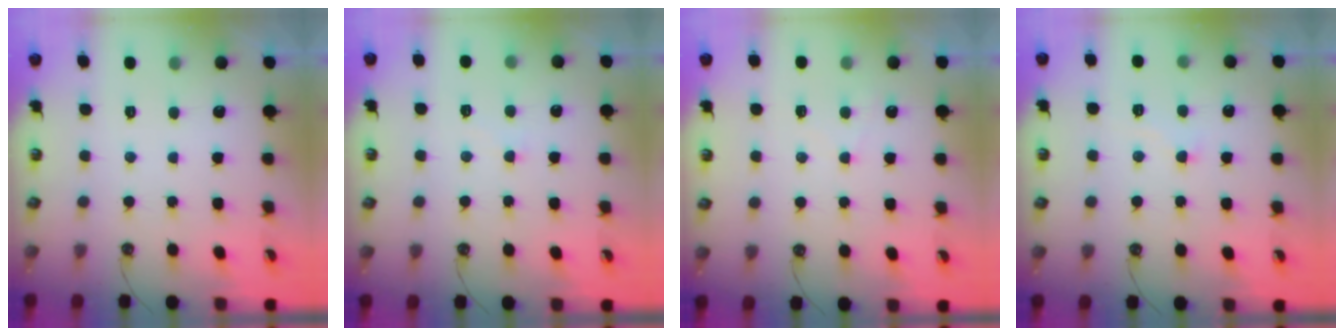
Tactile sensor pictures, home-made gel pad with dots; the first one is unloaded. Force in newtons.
{"total": 3.6, "press": 3.5, "slide": 0.7}
{"total": 1.8, "press": 1.7, "slide": 0.4}
{"total": 2.4, "press": 2.4, "slide": 0.4}